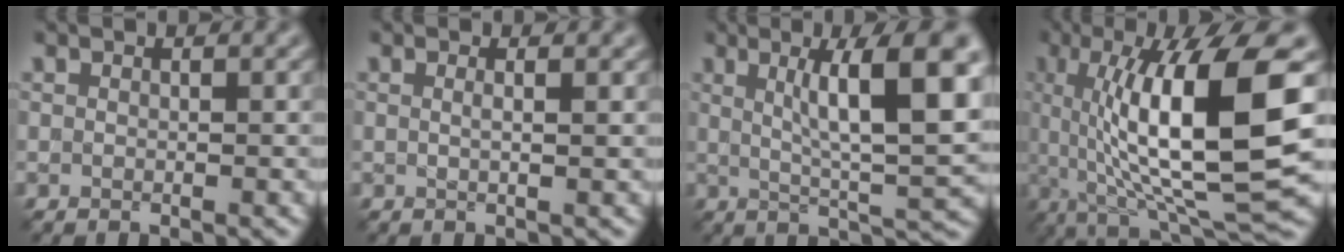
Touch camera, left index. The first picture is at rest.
{"total": 1.0, "force": [0.3, 0.2, 0.9], "torque": [-0.010, 0.001, -0.003]}
{"total": 9.9, "force": [2.6, 1.9, 9.4], "torque": [-0.125, -0.002, 0.047]}
{"total": 13.8, "force": [1.5, 3.3, 13.3], "torque": [-0.196, 0.001, 0.029]}